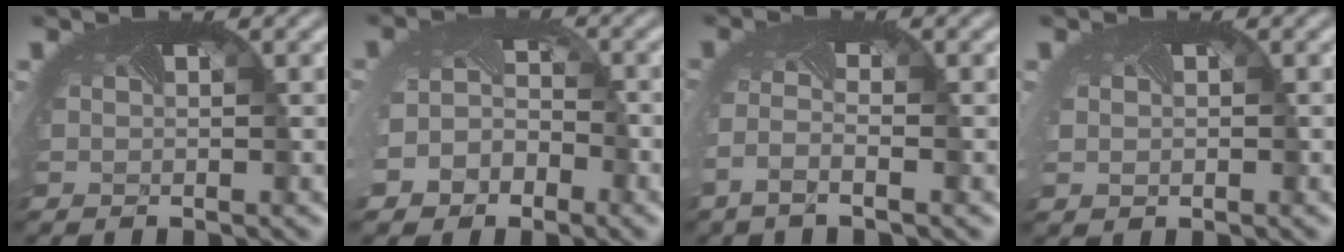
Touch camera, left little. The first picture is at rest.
{"total": 5.2, "force": [-3.0, 3.8, 1.7], "torque": [-0.014, -0.007, -0.042]}
{"total": 2.0, "force": [-1.6, 0.1, 1.2], "torque": [-0.038, -0.008, -0.038]}
{"total": 1.6, "force": [0.2, 1.4, 0.7], "torque": [-0.017, 0.003, 0.006]}